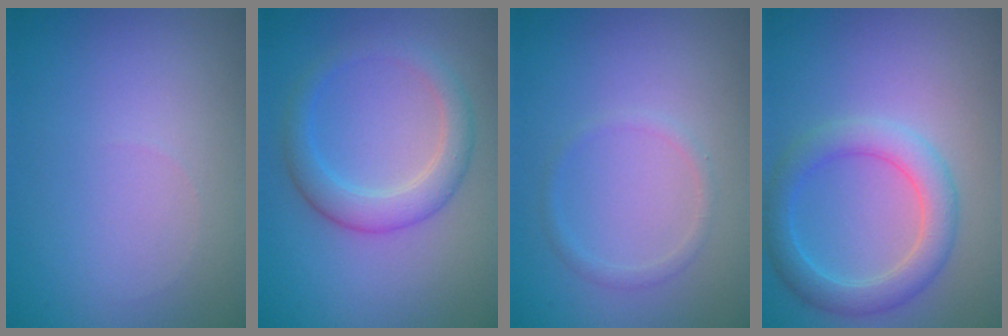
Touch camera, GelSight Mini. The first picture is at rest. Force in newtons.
{"total": 3.5, "press": 3.5, "slide": 0.1}
{"total": 1.0, "press": 1.0, "slide": 0.1}
{"total": 3.6, "press": 3.6, "slide": 0.1}